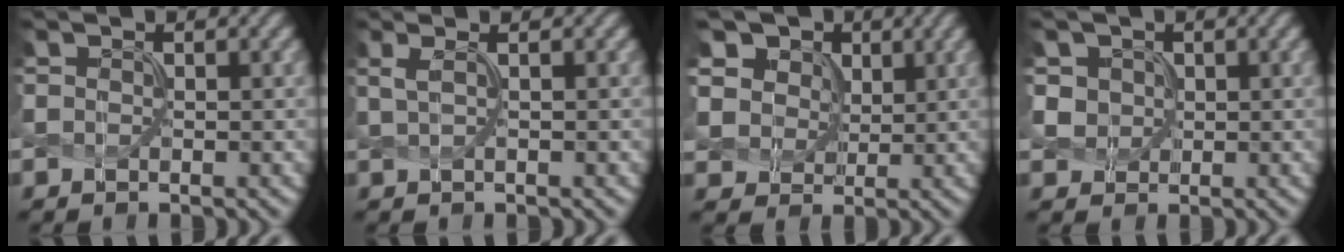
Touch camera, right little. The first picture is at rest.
{"total": 2.5, "force": [1.1, 1.2, 1.9], "torque": [-0.028, 0.013, 0.001]}
{"total": 7.4, "force": [4.0, 5.8, 2.3], "torque": [-0.080, 0.010, 0.073]}
{"total": 1.1, "force": [0.2, 1.1, -0.4], "torque": [-0.003, 0.001, 0.017]}